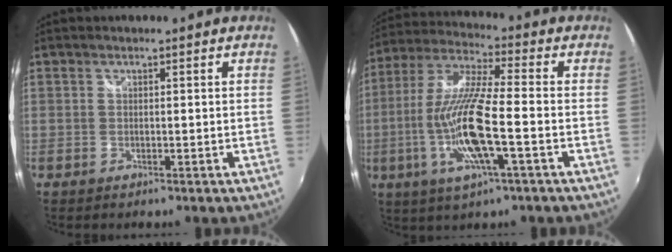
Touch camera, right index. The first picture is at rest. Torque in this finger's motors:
{"motor_torque": [2.07, -0.07, 1.05, 0.21]}